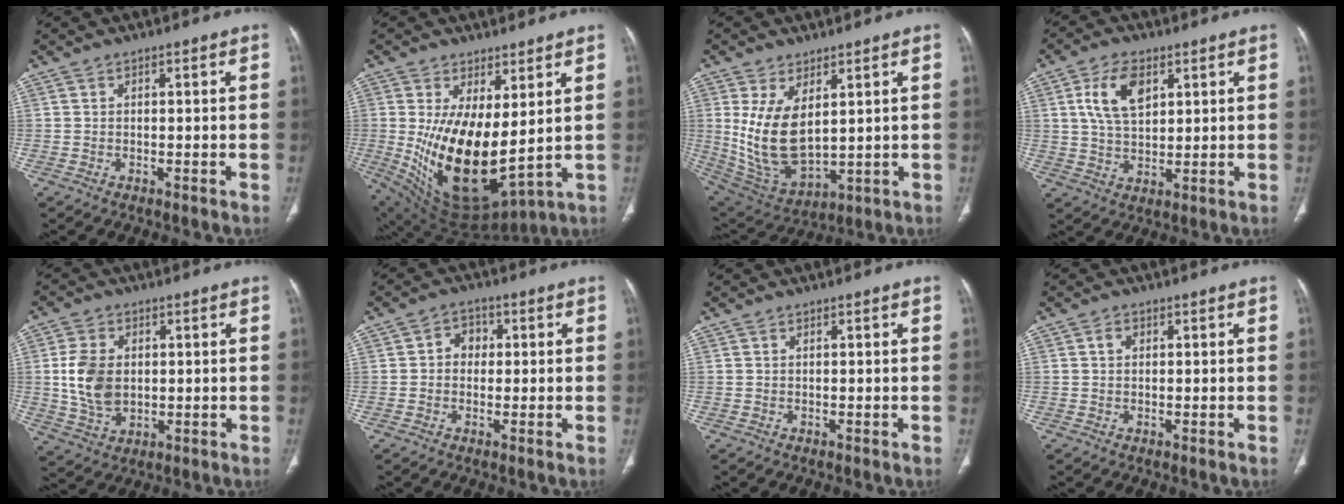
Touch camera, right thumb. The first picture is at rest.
{"total": 17.9, "force": [2.0, 8.4, 15.6], "torque": [-0.274, -0.043, 0.067]}
{"total": 13.7, "force": [3.1, 7.5, 11.1], "torque": [-0.205, -0.022, 0.086]}
{"total": 9.0, "force": [3.4, 5.1, 6.6], "torque": [-0.114, -0.010, 0.067]}
{"total": 9.4, "force": [0.6, 6.5, 6.8], "torque": [-0.123, -0.003, 0.020]}
{"total": 3.8, "force": [0.3, 3.3, 2.0], "torque": [-0.004, 0.012, -0.003]}
{"total": 0.0}
{"total": 1.4, "force": [0.3, 1.0, 0.8], "torque": [-0.011, 0.005, 0.005]}